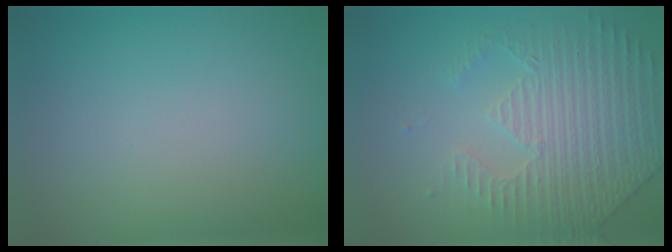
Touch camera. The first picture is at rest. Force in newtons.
{"total": 4.5, "press": 3.6, "slide": 2.7}